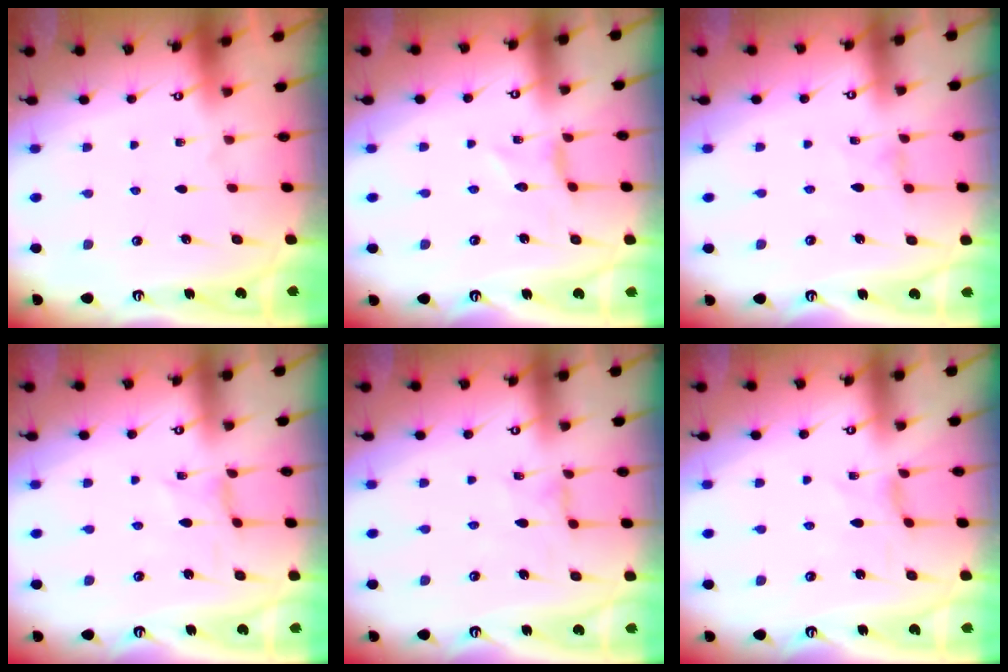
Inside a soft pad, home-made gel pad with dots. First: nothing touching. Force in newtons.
{"total": 0.0}
{"total": 0.0}
{"total": 0.0}
{"total": 0.6, "press": 0.6, "slide": 0.3}
{"total": 1.6, "press": 1.6, "slide": 0.3}